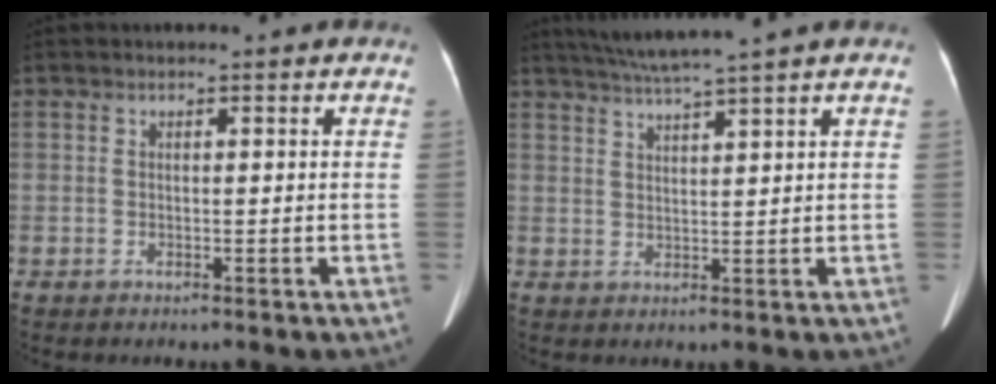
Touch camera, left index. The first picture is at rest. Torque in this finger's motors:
{"motor_torque": [0.46, -0.68, 0.06, 0.06]}